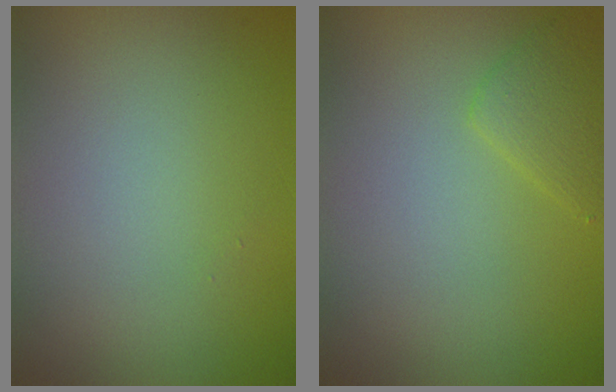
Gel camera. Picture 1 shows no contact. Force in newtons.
{"total": 2.2, "press": 2.2, "slide": 0.2}